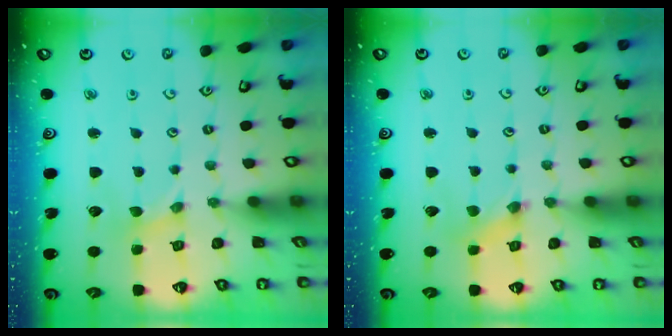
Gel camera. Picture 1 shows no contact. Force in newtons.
{"total": 1.5, "press": 1.5, "slide": 0.2}